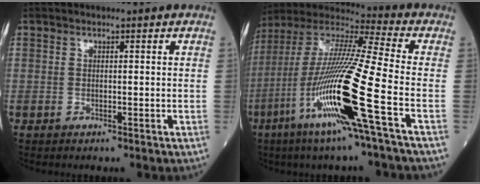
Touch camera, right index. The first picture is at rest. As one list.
[{"total": 20.0, "force": [-7.1, -0.7, 18.7], "torque": [-0.399, -0.030, -0.150]}]